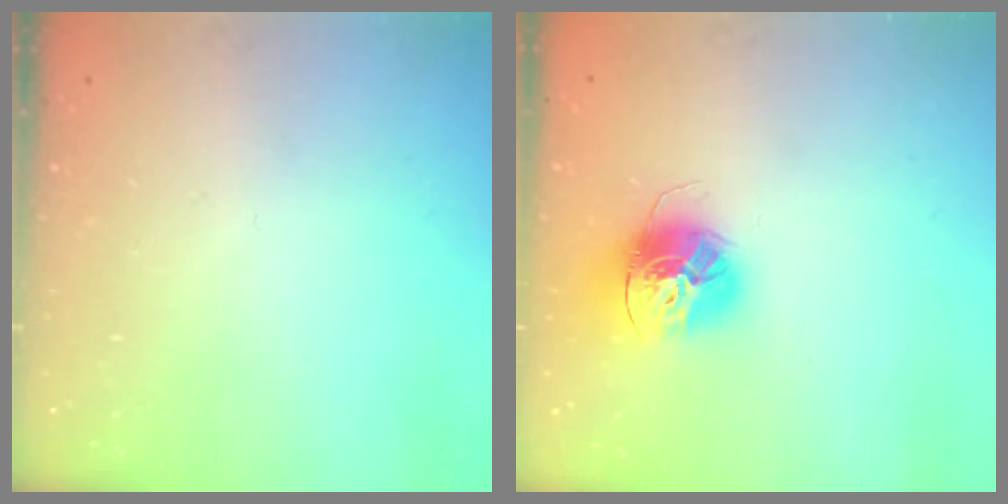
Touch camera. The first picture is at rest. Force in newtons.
{"total": 14.6, "press": 14.5, "slide": 1.3}